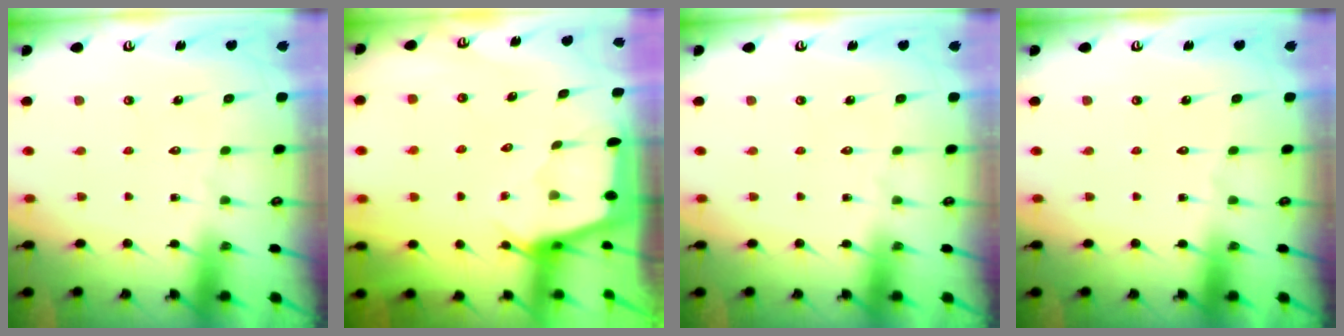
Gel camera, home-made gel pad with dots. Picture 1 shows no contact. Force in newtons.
{"total": 2.3, "press": 2.3, "slide": 0.3}
{"total": 0.0}
{"total": 0.0}